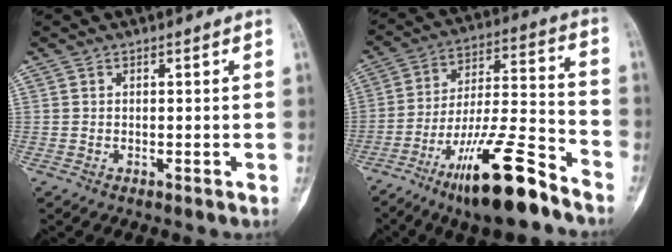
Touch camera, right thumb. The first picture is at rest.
{"total": 19.3, "force": [-12.8, 4.1, 13.8], "torque": [-0.249, 0.080, -0.220]}